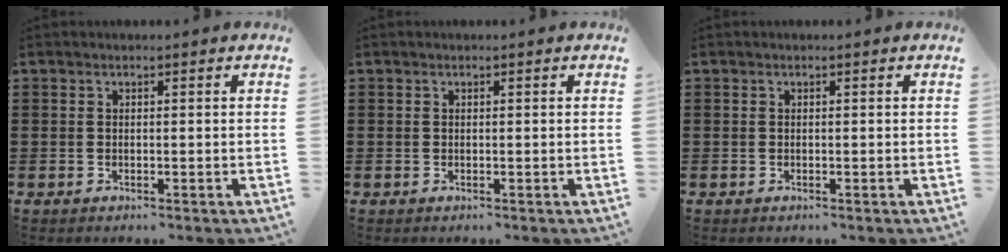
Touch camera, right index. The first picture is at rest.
{"total": 0.0}
{"total": 0.0}